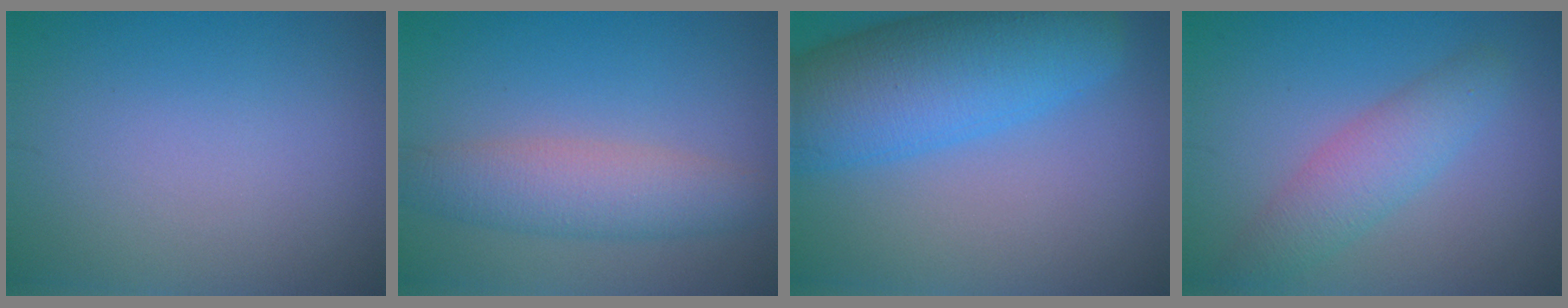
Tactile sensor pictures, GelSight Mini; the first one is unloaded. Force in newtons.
{"total": 4.3, "press": 4.3, "slide": 0.1}
{"total": 9.9, "press": 9.9, "slide": 0.4}
{"total": 3.6, "press": 3.6, "slide": 0.1}